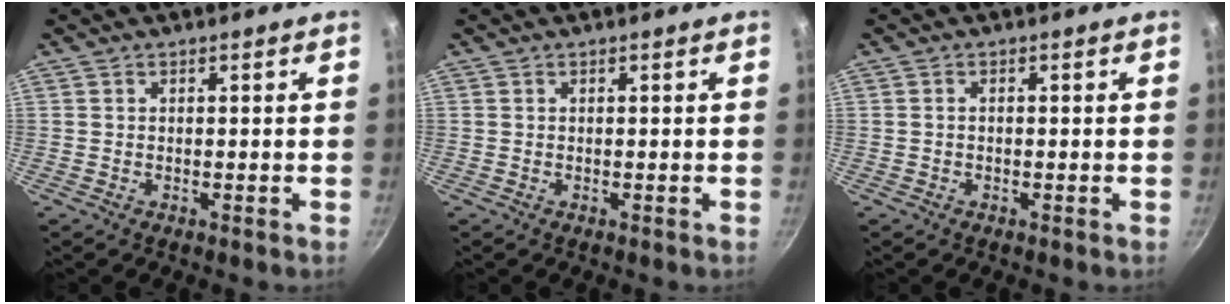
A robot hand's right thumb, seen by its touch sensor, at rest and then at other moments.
{"total": 0.0}
{"total": 0.7, "force": [-0.2, 0.5, 0.5], "torque": [-0.010, 0.006, -0.002]}